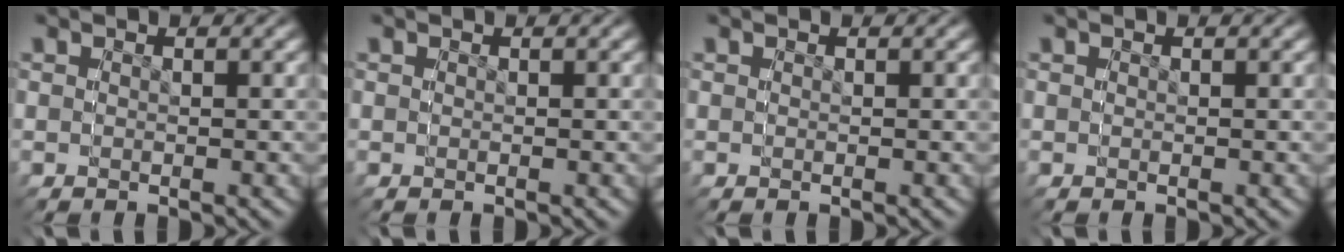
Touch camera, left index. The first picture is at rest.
{"total": 0.0}
{"total": 0.0}
{"total": 0.0}